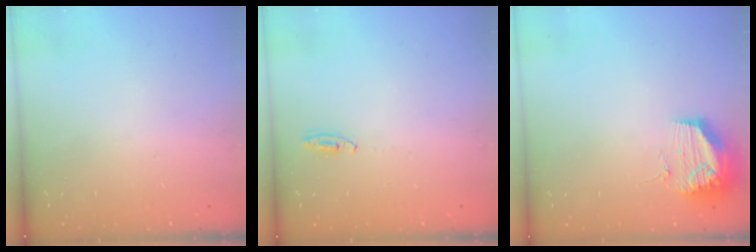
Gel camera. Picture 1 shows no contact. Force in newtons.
{"total": 2.7, "press": 2.5, "slide": 1.0}
{"total": 11.1, "press": 11.1, "slide": 0.8}